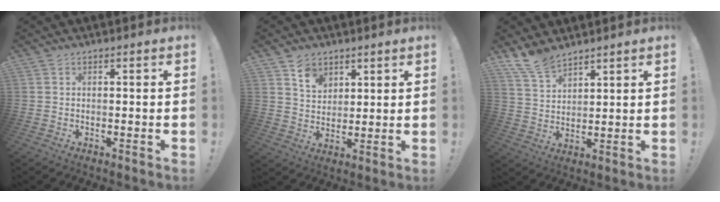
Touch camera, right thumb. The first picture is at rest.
{"total": 7.7, "force": [5.0, 5.3, 2.4], "torque": [-0.029, -0.034, 0.094]}
{"total": 8.3, "force": [7.2, 2.9, 2.8], "torque": [-0.056, -0.046, 0.139]}